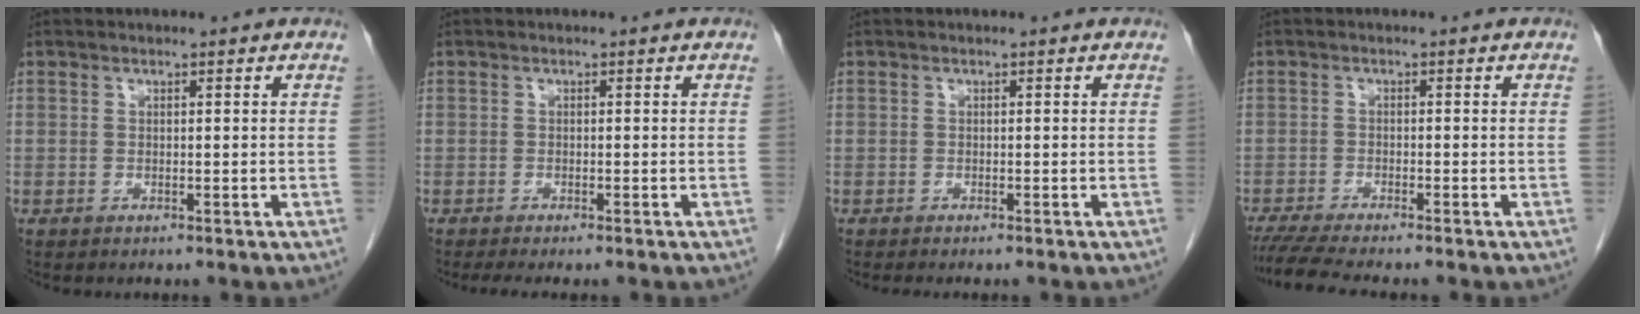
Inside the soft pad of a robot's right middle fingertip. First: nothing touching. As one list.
[{"total": 4.0, "force": [-3.3, 0.6, 2.2], "torque": [-0.028, -0.009, -0.045]}, {"total": 2.2, "force": [-1.9, 0.2, 1.0], "torque": [-0.014, -0.004, -0.023]}, {"total": 6.3, "force": [-5.5, -0.4, 3.1], "torque": [-0.046, -0.018, -0.091]}]